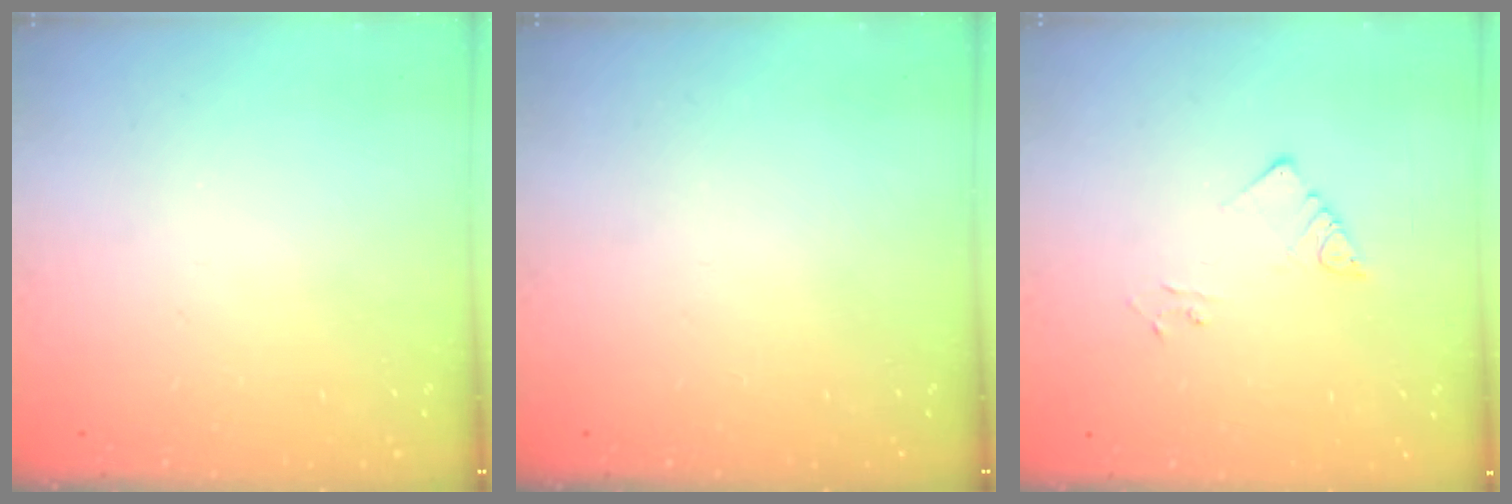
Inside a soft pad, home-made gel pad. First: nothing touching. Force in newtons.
{"total": 0.0}
{"total": 2.2, "press": 2.2, "slide": 0.2}